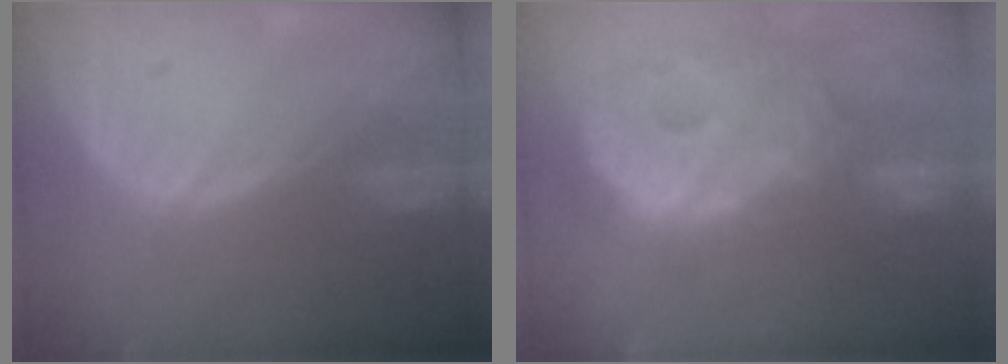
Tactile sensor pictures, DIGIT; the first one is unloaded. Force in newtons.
{"total": 14.5, "press": 12.5, "slide": 7.3}